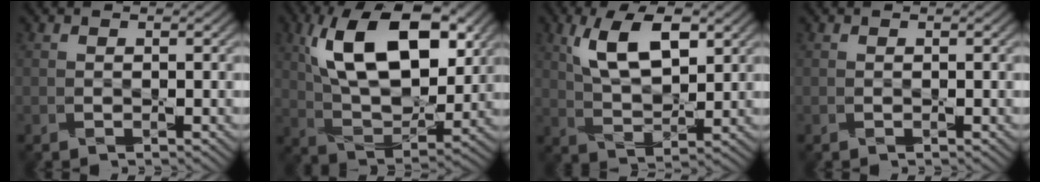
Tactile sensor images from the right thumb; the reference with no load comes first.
{"total": 15.1, "force": [5.5, 7.8, 11.7], "torque": [-0.219, 0.005, 0.099]}
{"total": 8.8, "force": [3.6, 3.9, 6.9], "torque": [-0.138, 0.003, 0.069]}
{"total": 0.0}